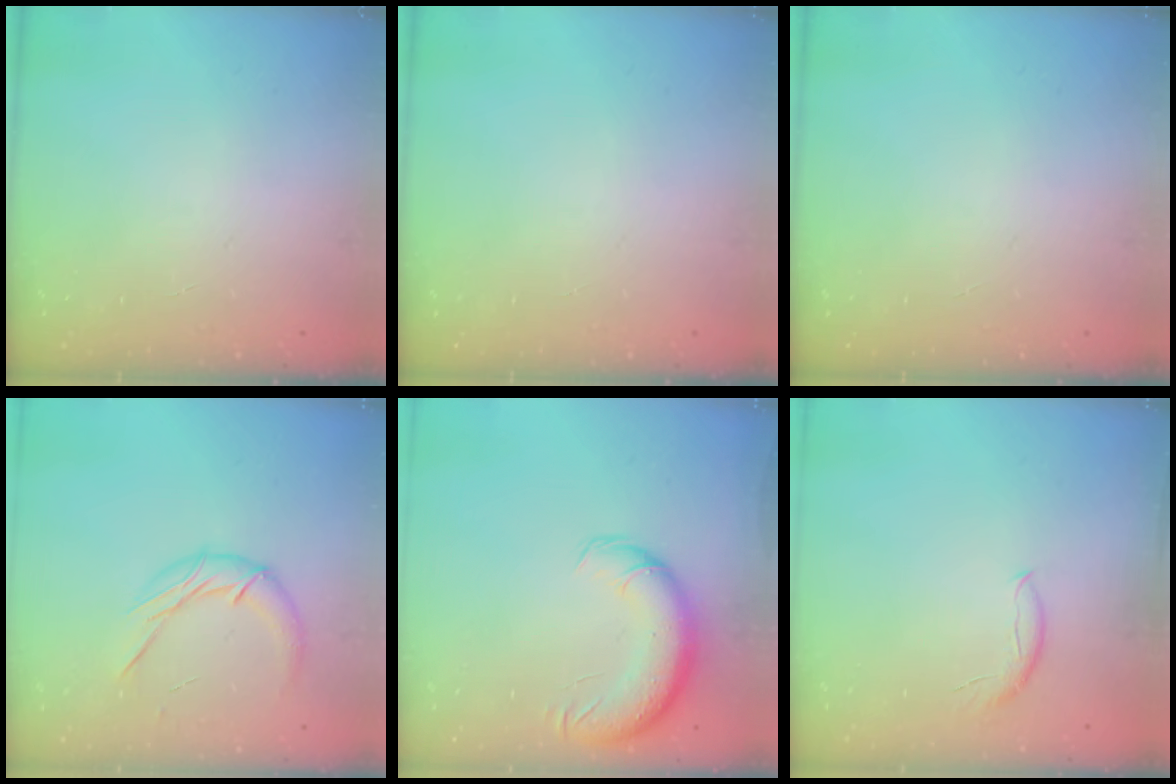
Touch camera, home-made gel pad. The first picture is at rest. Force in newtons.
{"total": 0.0}
{"total": 0.0}
{"total": 10.6, "press": 10.6, "slide": 0.1}
{"total": 12.5, "press": 12.1, "slide": 3.0}
{"total": 5.7, "press": 5.6, "slide": 0.6}